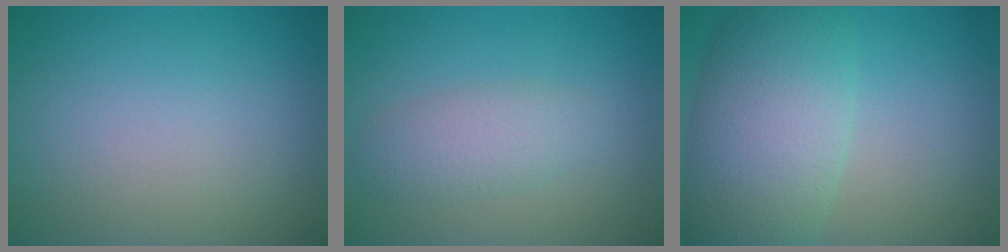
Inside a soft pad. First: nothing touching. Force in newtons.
{"total": 2.7, "press": 2.7, "slide": 0.0}
{"total": 8.4, "press": 8.4, "slide": 0.3}